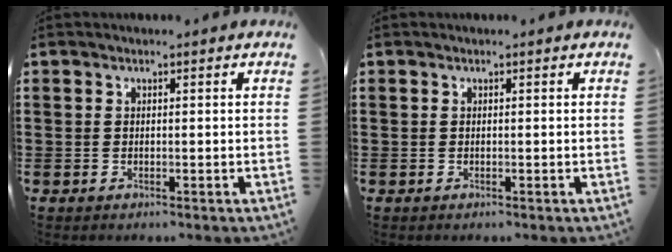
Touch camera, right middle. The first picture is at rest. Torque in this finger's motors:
{"motor_torque": [-0.05, -0.13, 0.12, 0.01]}